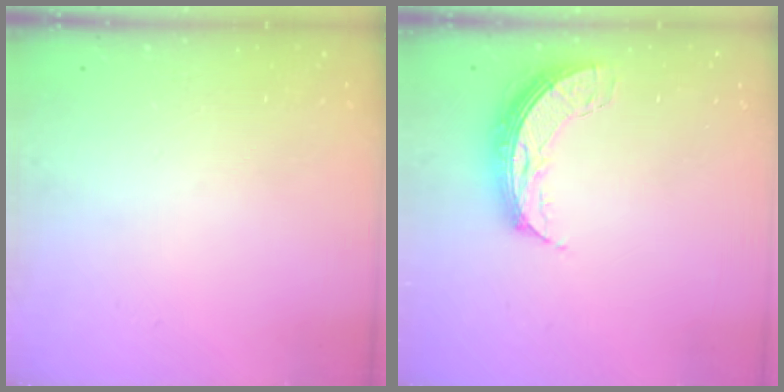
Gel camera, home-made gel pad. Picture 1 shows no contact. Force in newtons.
{"total": 8.0, "press": 8.0, "slide": 0.7}